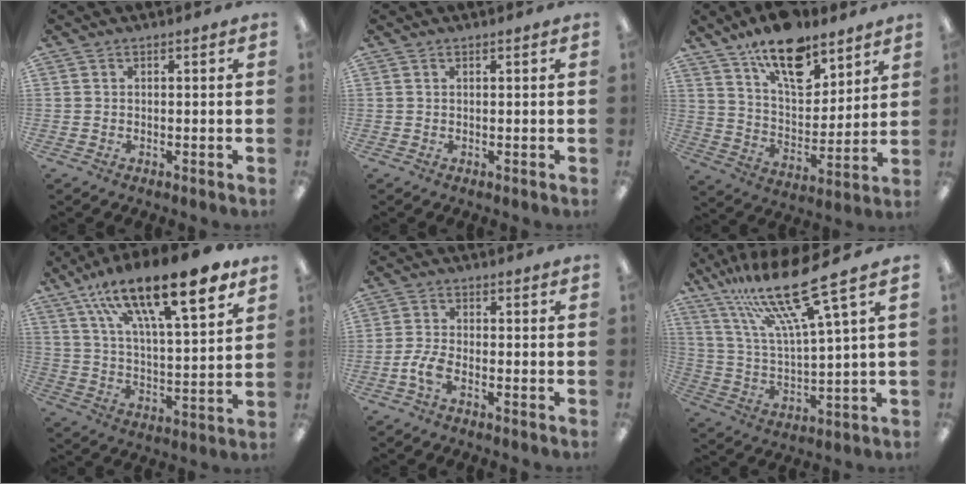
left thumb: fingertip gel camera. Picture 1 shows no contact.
{"total": 0.0}
{"total": 16.1, "force": [11.6, 7.6, 8.3], "torque": [-0.132, -0.068, 0.203]}
{"total": 22.0, "force": [15.0, 6.7, 14.5], "torque": [-0.233, -0.087, 0.248]}
{"total": 4.4, "force": [-2.1, 2.1, 3.3], "torque": [-0.073, 0.002, -0.038]}
{"total": 20.7, "force": [14.4, 3.0, 14.6], "torque": [-0.290, -0.081, 0.232]}